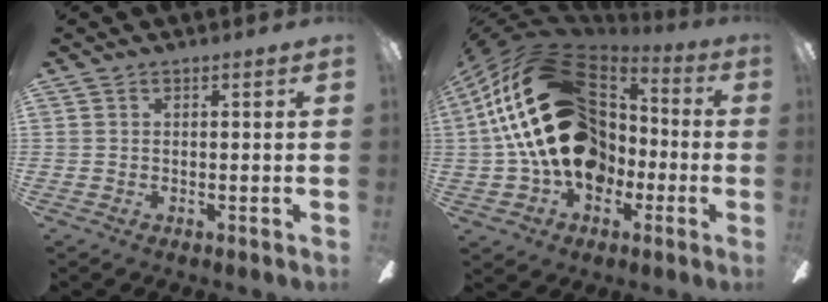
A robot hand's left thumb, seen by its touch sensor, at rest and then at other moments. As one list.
[{"total": 29.7, "force": [4.6, 20.8, 20.7], "torque": [-0.418, 0.003, 0.093]}]